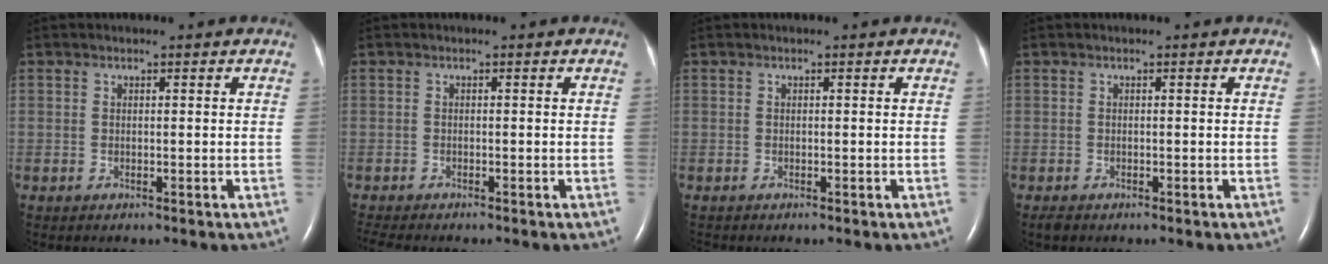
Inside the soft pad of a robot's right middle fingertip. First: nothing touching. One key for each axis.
{"total": 3.7, "fx": -3.3, "fy": 0.5, "fz": 1.7, "tx": -0.028, "ty": -0.008, "tz": -0.051}
{"total": 0.0}
{"total": 0.9, "fx": -0.7, "fy": 0.4, "fz": 0.4, "tx": -0.015, "ty": -0.003, "tz": -0.011}